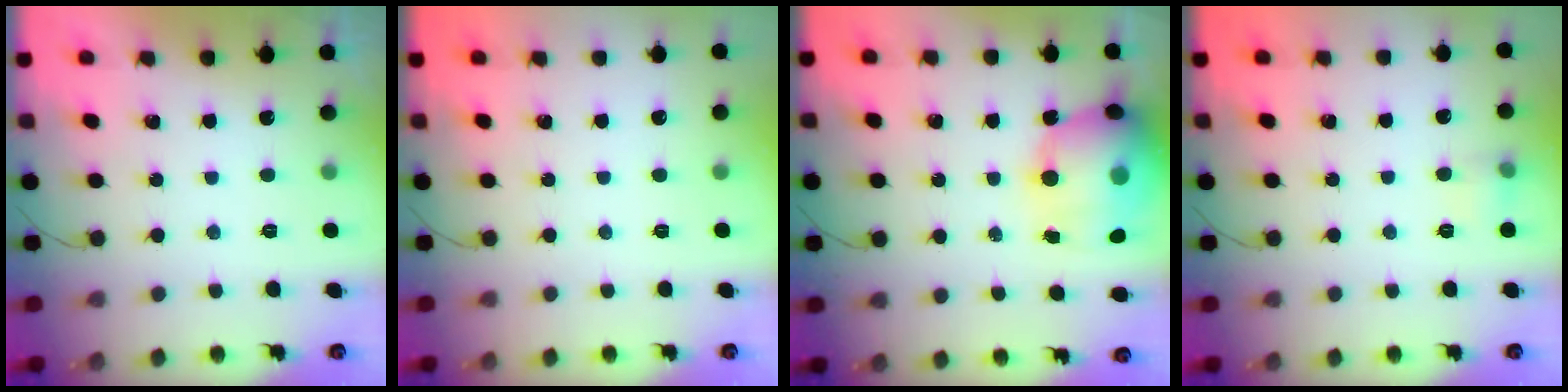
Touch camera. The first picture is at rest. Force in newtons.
{"total": 0.0}
{"total": 21.9, "press": 21.3, "slide": 5.0}
{"total": 6.9, "press": 6.8, "slide": 1.3}